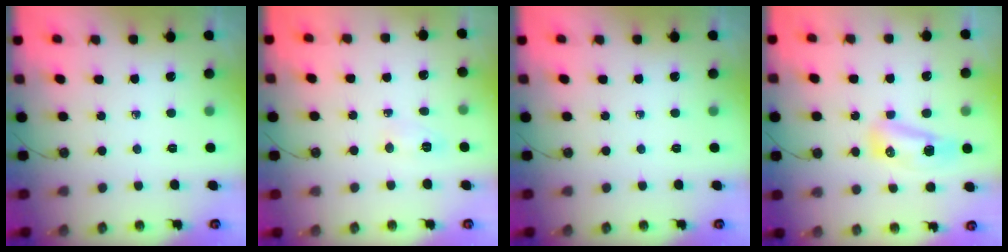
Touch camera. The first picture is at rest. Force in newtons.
{"total": 5.2, "press": 5.1, "slide": 0.5}
{"total": 0.0}
{"total": 9.0, "press": 8.7, "slide": 2.3}